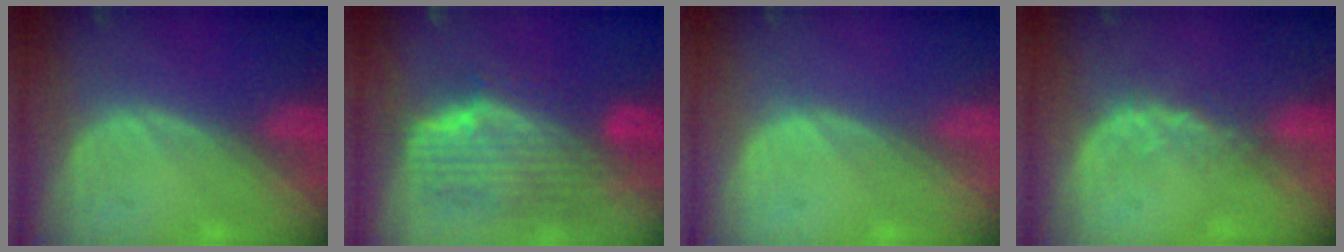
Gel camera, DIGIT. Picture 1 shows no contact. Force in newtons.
{"total": 10.0, "press": 8.9, "slide": 4.6}
{"total": 0.0}
{"total": 2.6, "press": 2.1, "slide": 1.5}